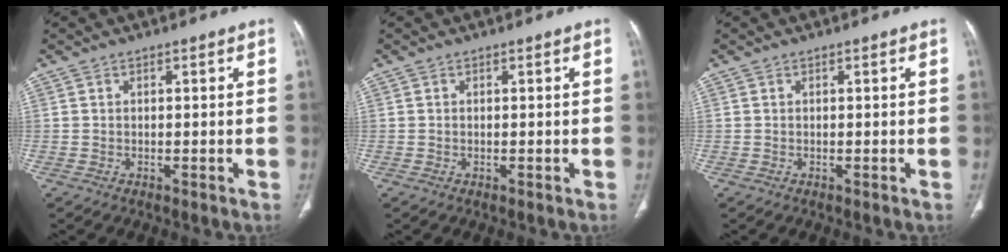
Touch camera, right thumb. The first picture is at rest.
{"total": 0.0}
{"total": 0.0}